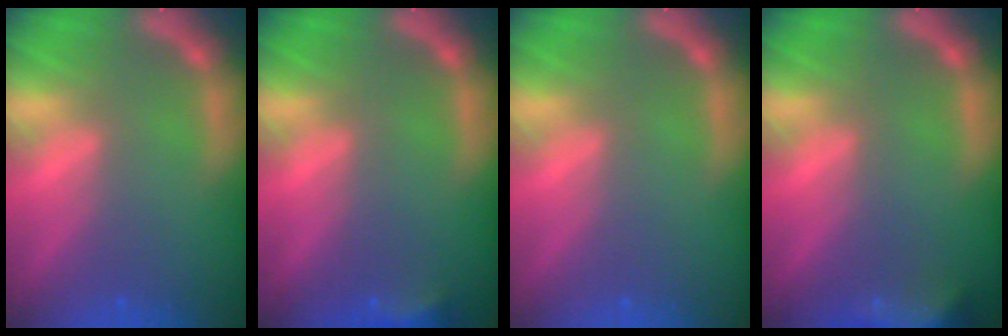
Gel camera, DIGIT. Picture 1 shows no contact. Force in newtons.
{"total": 2.4}
{"total": 0.0}
{"total": 7.4}